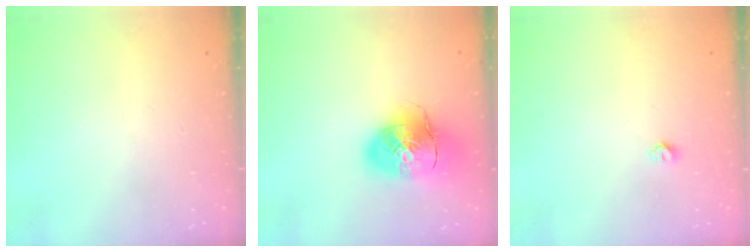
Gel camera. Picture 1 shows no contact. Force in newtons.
{"total": 14.8, "press": 14.5, "slide": 2.6}
{"total": 3.9, "press": 3.9, "slide": 0.3}